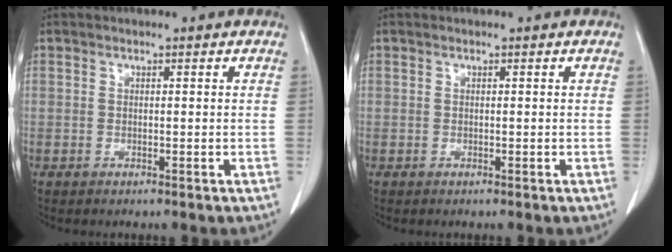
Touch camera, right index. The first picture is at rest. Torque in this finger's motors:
{"motor_torque": [-0.01, -0.01, 0.00, 0.00]}